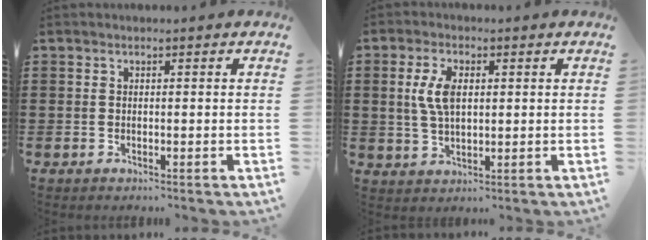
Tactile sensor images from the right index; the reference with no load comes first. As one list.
[{"total": 5.7, "force": [1.0, 2.9, 4.8], "torque": [-0.108, 0.009, 0.013]}]